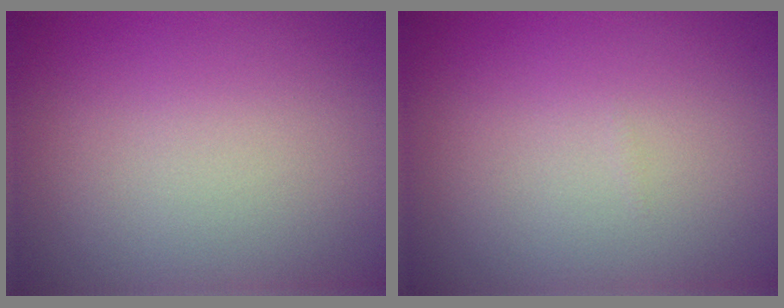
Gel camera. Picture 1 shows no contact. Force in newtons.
{"total": 0.0}